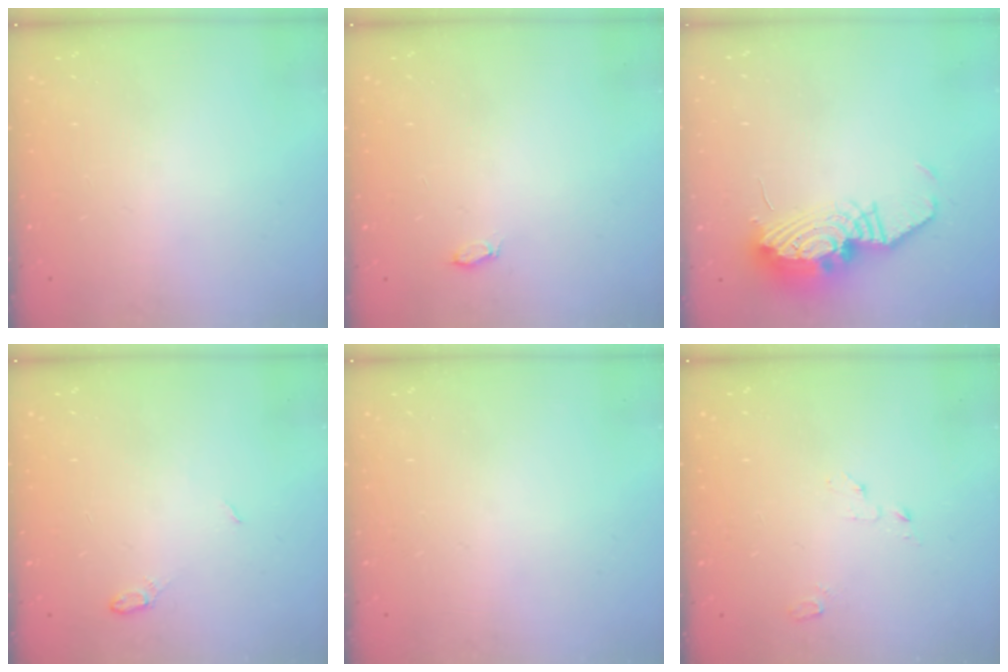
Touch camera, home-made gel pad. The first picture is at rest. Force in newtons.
{"total": 3.6, "press": 3.4, "slide": 1.3}
{"total": 13.2, "press": 13.1, "slide": 1.1}
{"total": 3.9, "press": 3.9, "slide": 0.6}
{"total": 0.0}
{"total": 2.6, "press": 2.6, "slide": 0.2}